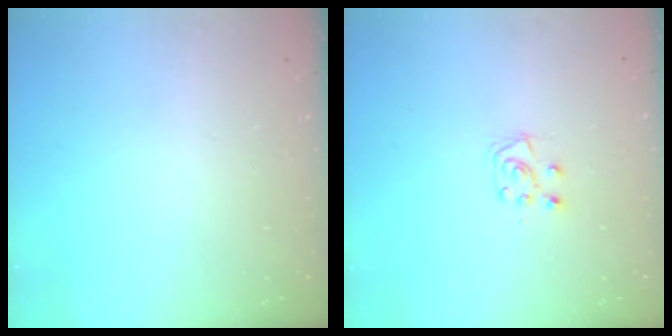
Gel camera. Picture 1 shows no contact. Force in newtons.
{"total": 7.0, "press": 6.9, "slide": 0.6}